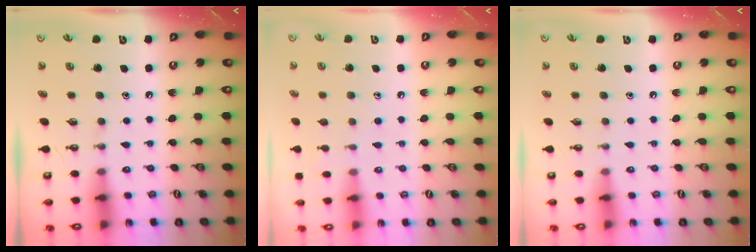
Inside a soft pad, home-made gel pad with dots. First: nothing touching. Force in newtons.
{"total": 5.6, "press": 5.6, "slide": 0.6}
{"total": 0.0}